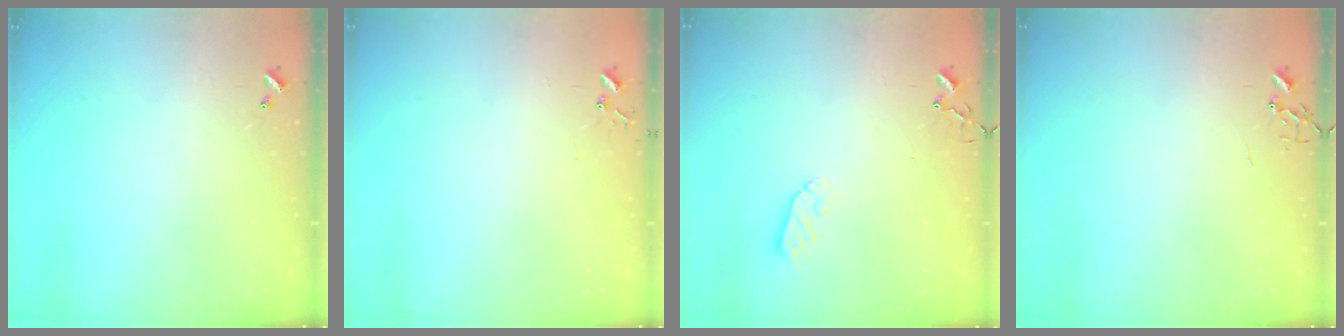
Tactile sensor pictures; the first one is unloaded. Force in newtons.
{"total": 5.6, "press": 5.6, "slide": 0.4}
{"total": 5.0, "press": 5.0, "slide": 0.5}
{"total": 0.0}